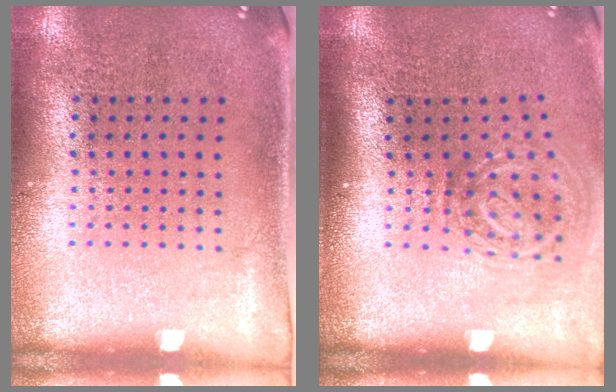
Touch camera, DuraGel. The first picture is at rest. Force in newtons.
{"total": 2.1, "press": 1.3, "slide": 1.6}